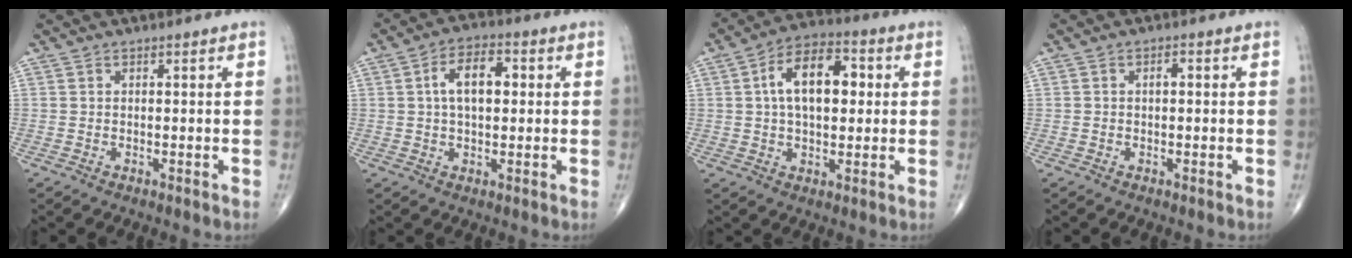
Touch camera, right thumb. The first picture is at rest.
{"total": 8.4, "force": [1.4, 4.5, 6.9], "torque": [-0.110, 0.016, 0.020]}
{"total": 13.1, "force": [2.2, 7.3, 10.6], "torque": [-0.160, 0.019, 0.031]}
{"total": 1.2, "force": [0.0, 0.6, 1.0], "torque": [-0.015, 0.003, -0.002]}